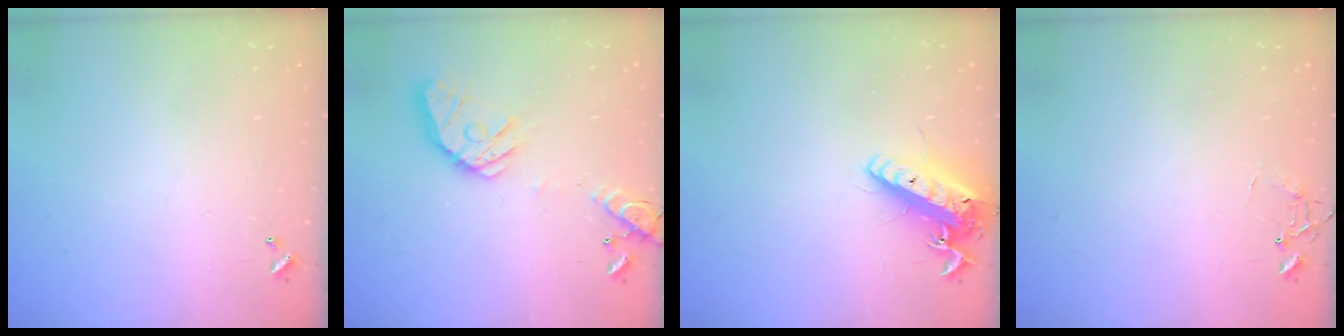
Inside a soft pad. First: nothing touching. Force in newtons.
{"total": 16.9, "press": 16.7, "slide": 3.0}
{"total": 15.0, "press": 14.7, "slide": 3.1}
{"total": 6.4, "press": 6.4, "slide": 0.4}